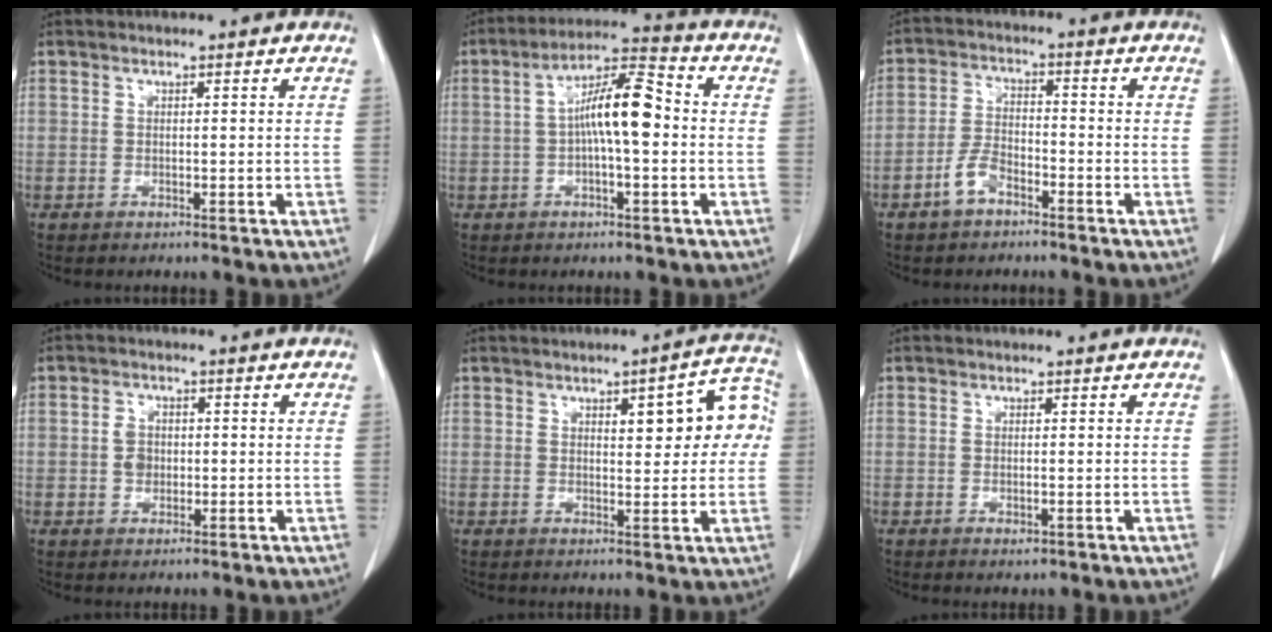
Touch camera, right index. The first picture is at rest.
{"total": 9.6, "force": [-0.1, 2.1, 9.4], "torque": [-0.171, 0.028, -0.008]}
{"total": 4.9, "force": [-3.2, 2.4, 2.9], "torque": [-0.065, 0.009, -0.060]}
{"total": 2.9, "force": [-0.2, 2.3, 1.7], "torque": [-0.029, 0.007, -0.003]}
{"total": 9.3, "force": [2.0, 2.9, 8.6], "torque": [-0.099, 0.028, 0.023]}
{"total": 0.9, "force": [-0.3, 0.3, 0.8], "torque": [-0.014, -0.003, -0.001]}